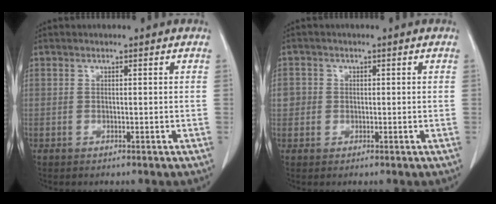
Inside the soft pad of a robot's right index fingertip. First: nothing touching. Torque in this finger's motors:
{"motor_torque": [0.08, 0.00, 0.05, 0.02]}